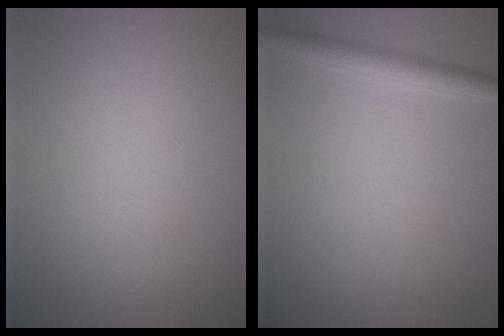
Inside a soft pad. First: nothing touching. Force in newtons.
{"total": 2.3, "press": 2.3, "slide": 0.1}